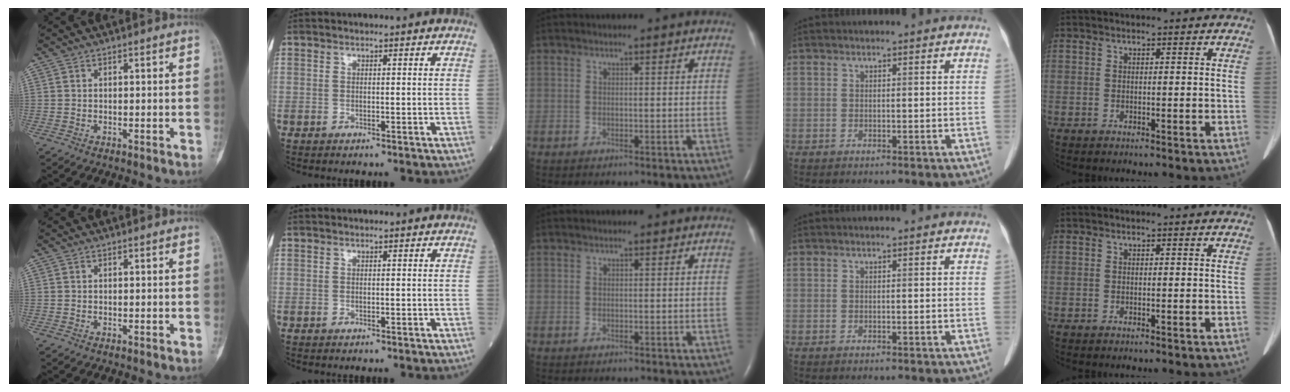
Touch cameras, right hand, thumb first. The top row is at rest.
{}